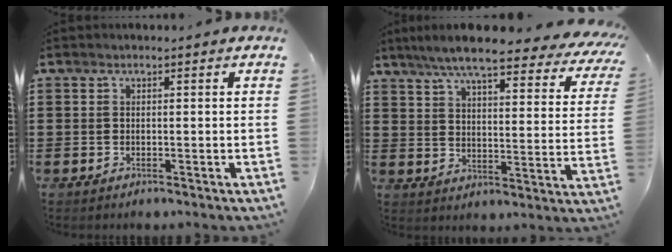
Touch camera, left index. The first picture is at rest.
{"total": 8.2, "force": [6.9, 0.2, 4.4], "torque": [-0.104, -0.040, 0.114]}